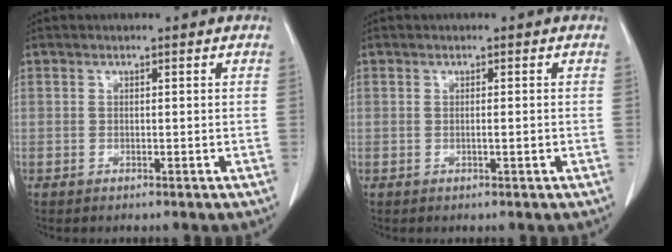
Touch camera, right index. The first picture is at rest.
{"total": 0.8, "force": [-0.2, -0.1, 0.8], "torque": [-0.015, 0.000, -0.003]}